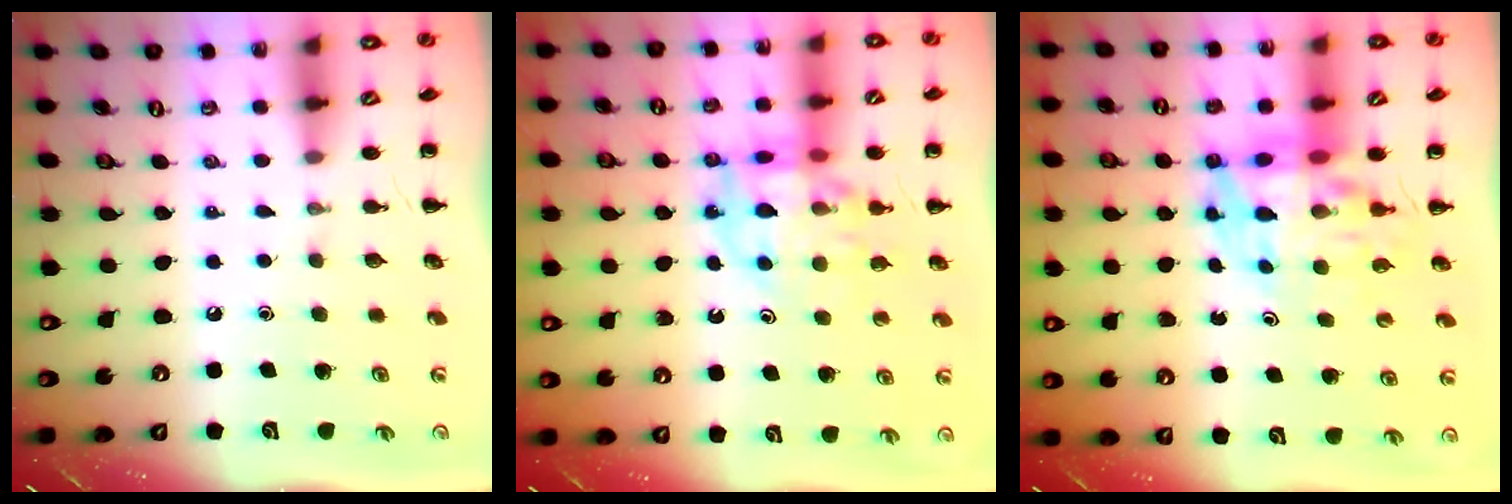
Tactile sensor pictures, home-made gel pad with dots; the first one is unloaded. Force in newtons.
{"total": 12.8, "press": 12.5, "slide": 3.1}
{"total": 11.0, "press": 10.5, "slide": 3.2}